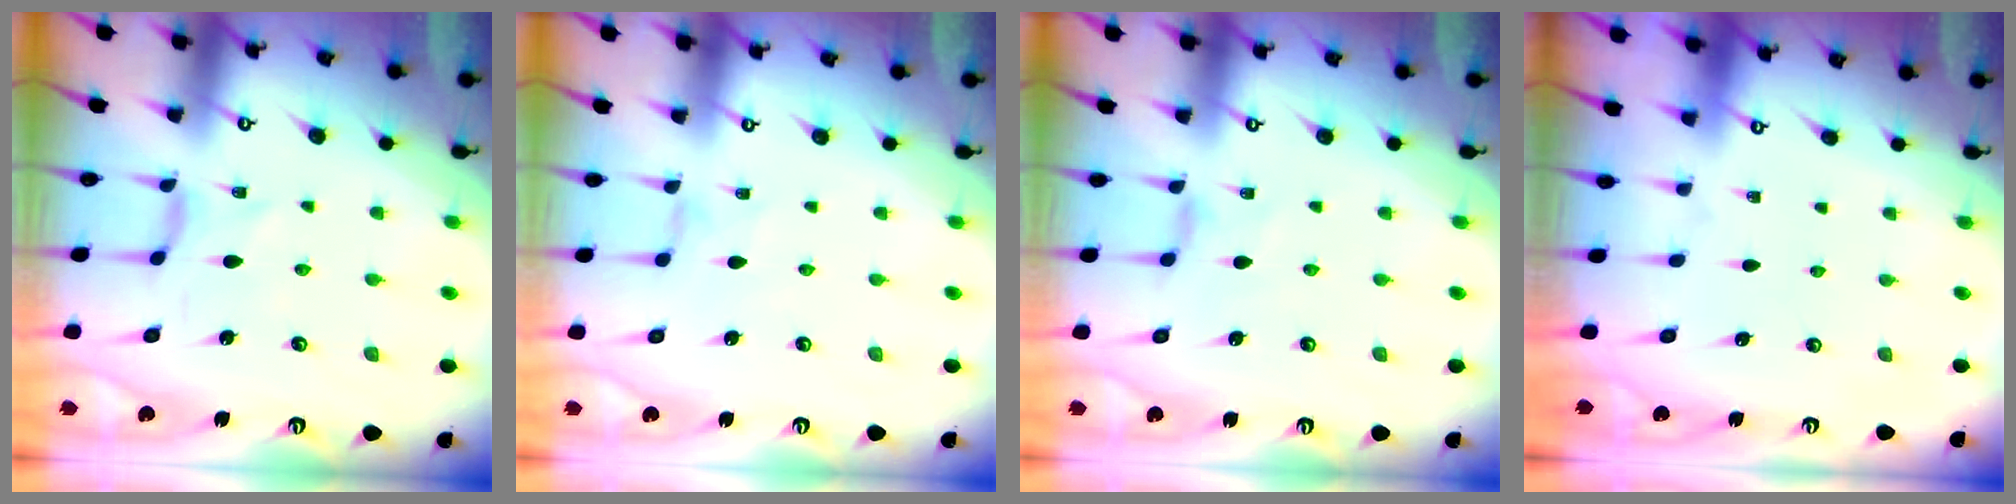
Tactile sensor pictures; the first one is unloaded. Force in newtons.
{"total": 0.0}
{"total": 2.2, "press": 2.1, "slide": 0.5}
{"total": 0.0}